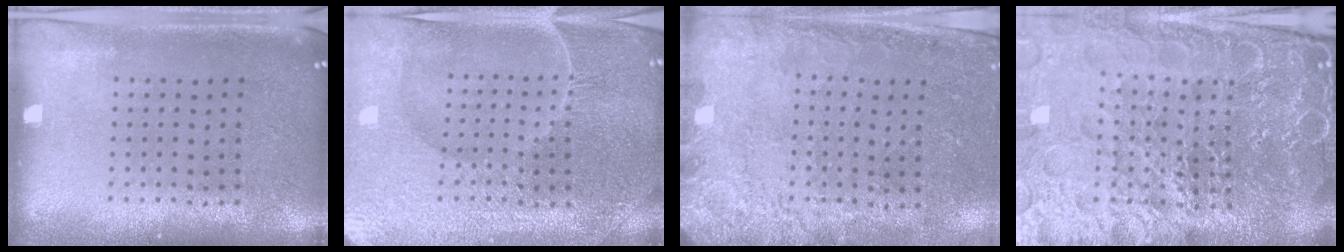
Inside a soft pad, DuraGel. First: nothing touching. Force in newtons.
{"total": 4.3, "press": 4.2, "slide": 1.1}
{"total": 2.6, "press": 2.3, "slide": 1.2}
{"total": 6.1, "press": 5.5, "slide": 2.7}